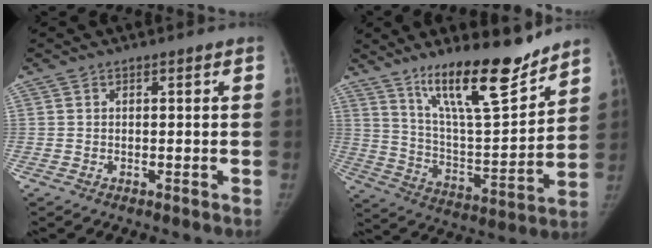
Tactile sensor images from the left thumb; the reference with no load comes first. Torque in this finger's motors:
{"motor_torque": [1.06, -0.63, 1.35, -1.44, 0.42]}